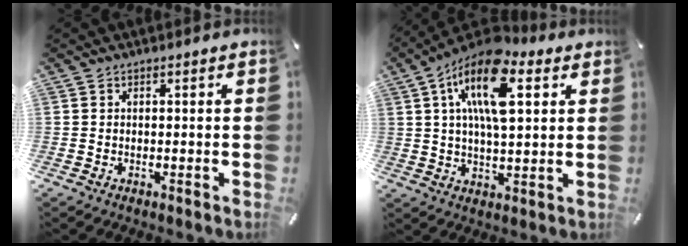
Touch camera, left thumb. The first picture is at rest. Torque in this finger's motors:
{"motor_torque": [0.80, 0.82, 2.20, -0.58, 0.33]}